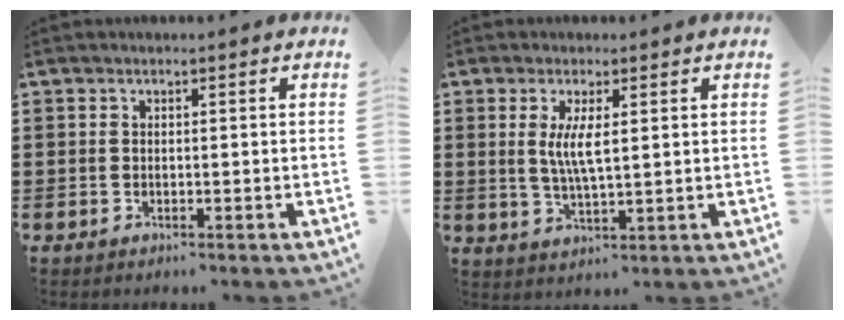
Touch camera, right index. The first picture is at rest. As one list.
[{"total": 4.7, "force": [1.2, 0.9, 4.5], "torque": [-0.087, 0.001, 0.021]}]